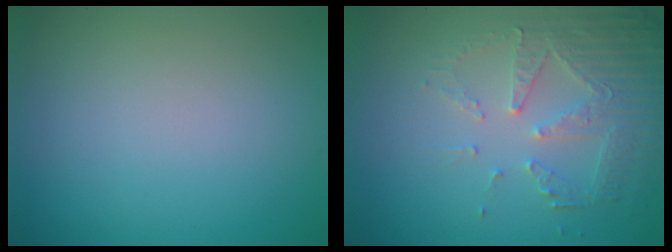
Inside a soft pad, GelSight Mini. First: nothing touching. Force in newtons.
{"total": 5.4, "press": 3.8, "slide": 3.8}